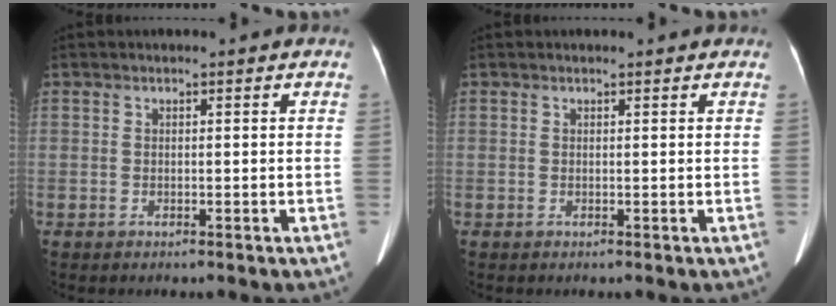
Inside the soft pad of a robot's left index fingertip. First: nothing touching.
{"total": 1.0, "force": [1.0, 0.2, 0.3], "torque": [-0.012, 0.008, 0.009]}